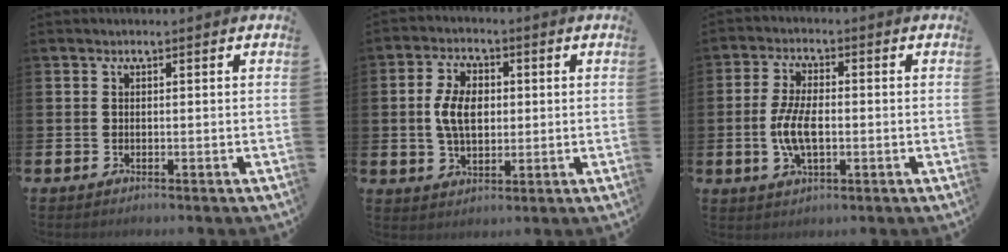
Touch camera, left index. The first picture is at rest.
{"total": 6.2, "force": [0.9, 3.9, 4.7], "torque": [-0.086, 0.012, 0.012]}
{"total": 6.0, "force": [-0.6, 2.7, 5.4], "torque": [-0.112, -0.002, -0.016]}